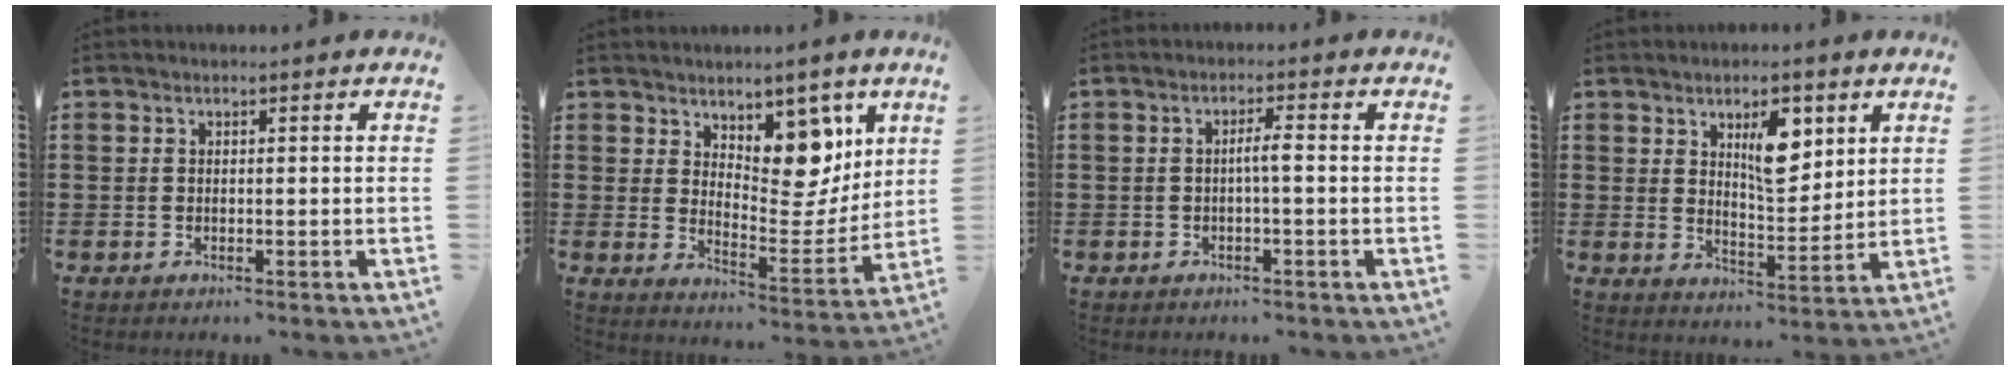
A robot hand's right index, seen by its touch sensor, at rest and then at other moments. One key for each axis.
{"total": 9.4, "fx": 6.2, "fy": 5.2, "fz": 4.7, "tx": -0.075, "ty": -0.040, "tz": 0.109}
{"total": 2.2, "fx": -0.3, "fy": 0.2, "fz": 2.2, "tx": -0.042, "ty": 0.002, "tz": -0.009}
{"total": 7.8, "fx": 3.5, "fy": 3.6, "fz": 6.0, "tx": -0.089, "ty": -0.006, "tz": 0.053}